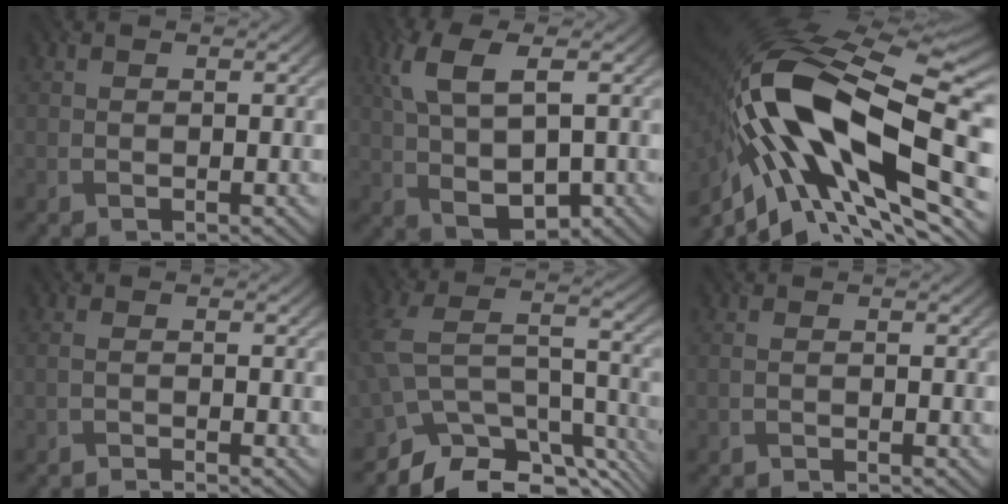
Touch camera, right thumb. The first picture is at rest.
{"total": 9.4, "force": [1.3, 4.9, 7.9], "torque": [-0.182, -0.003, 0.027]}
{"total": 21.1, "force": [-4.7, 10.1, 18.0], "torque": [-0.346, -0.012, -0.084]}
{"total": 1.4, "force": [-1.1, 0.3, 0.8], "torque": [-0.001, 0.001, -0.029]}
{"total": 11.2, "force": [-8.3, 5.5, 5.2], "torque": [-0.104, -0.005, -0.151]}
{"total": 0.7, "force": [-0.7, 0.1, 0.2], "torque": [0.001, 0.000, -0.016]}